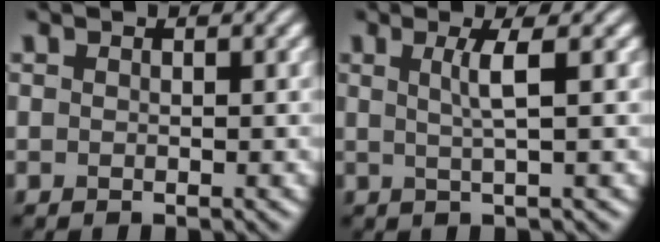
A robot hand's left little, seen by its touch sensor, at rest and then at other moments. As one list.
[{"total": 2.6, "force": [0.6, 0.4, 2.5], "torque": [-0.046, 0.001, 0.007]}]